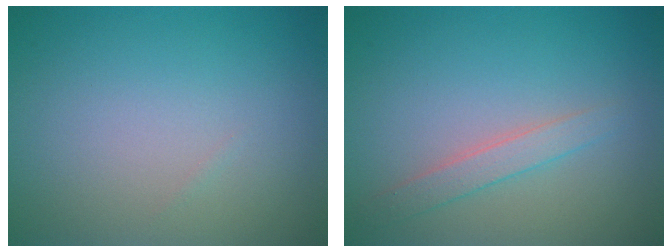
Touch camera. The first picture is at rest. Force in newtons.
{"total": 1.8, "press": 1.8, "slide": 0.1}